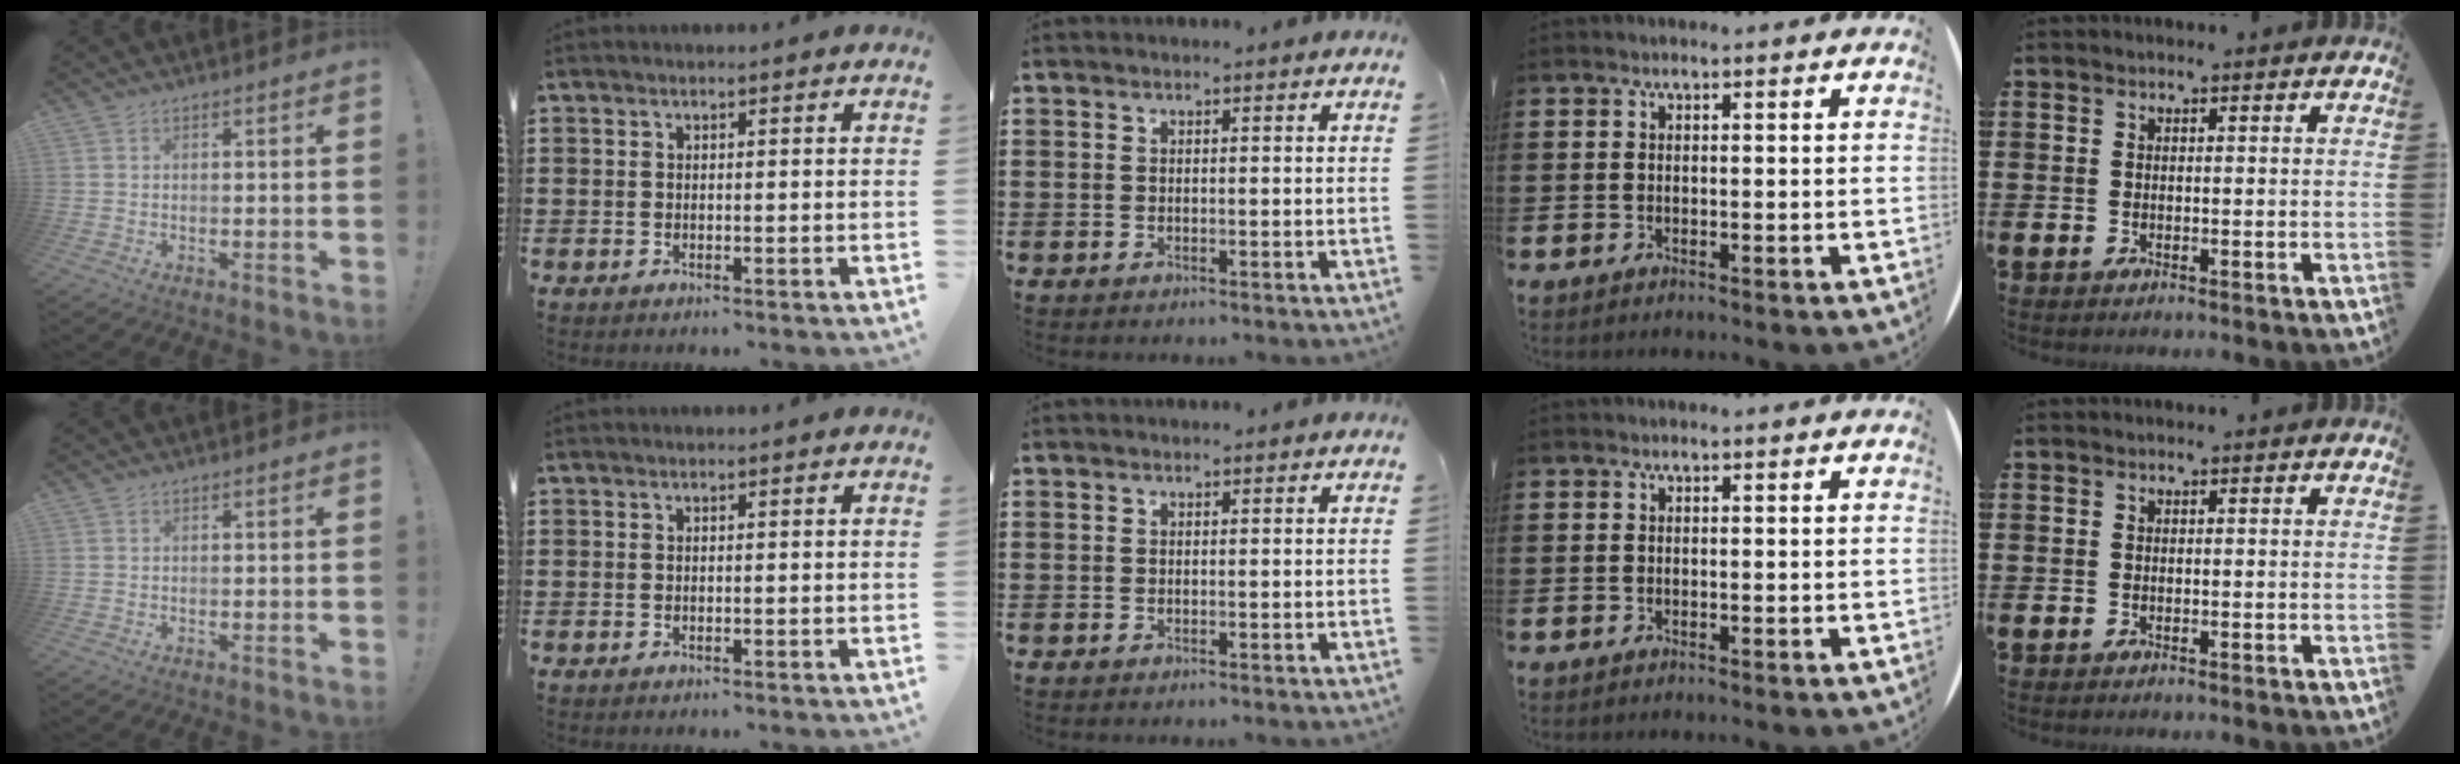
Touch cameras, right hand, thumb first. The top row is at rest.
{}